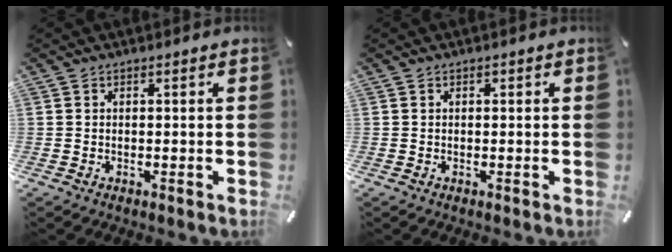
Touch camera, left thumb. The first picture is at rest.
{"total": 0.0}